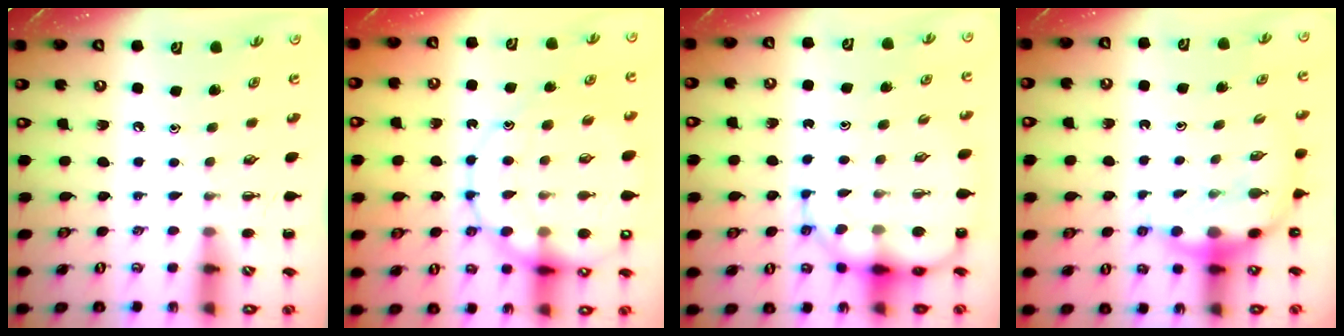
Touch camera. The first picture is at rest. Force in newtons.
{"total": 21.3, "press": 21.1, "slide": 2.9}
{"total": 11.3, "press": 10.9, "slide": 3.1}
{"total": 7.7, "press": 7.5, "slide": 1.5}